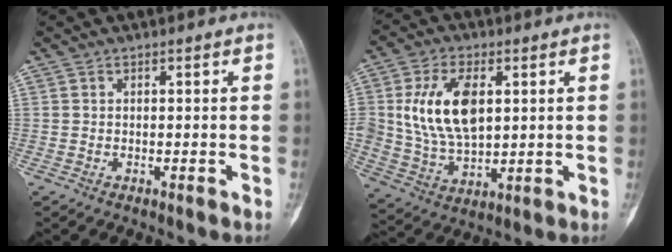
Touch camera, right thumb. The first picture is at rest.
{"total": 14.7, "force": [2.9, 8.5, 11.6], "torque": [-0.206, -0.006, 0.061]}